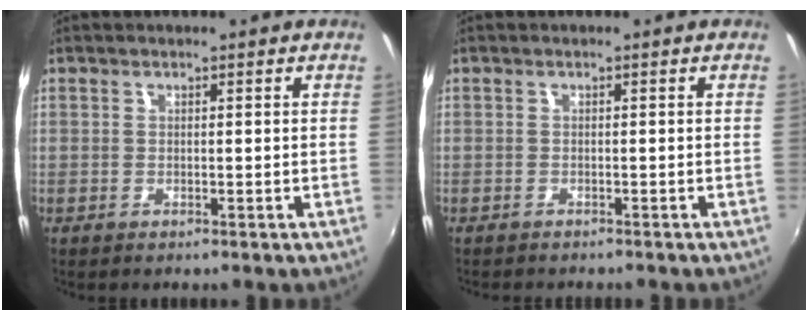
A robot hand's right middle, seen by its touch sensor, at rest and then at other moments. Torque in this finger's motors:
{"motor_torque": [0.01, -0.01, 0.00, 0.00]}